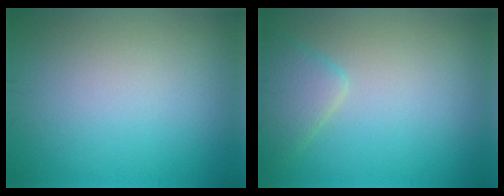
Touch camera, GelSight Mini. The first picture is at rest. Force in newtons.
{"total": 2.8, "press": 2.8, "slide": 0.2}